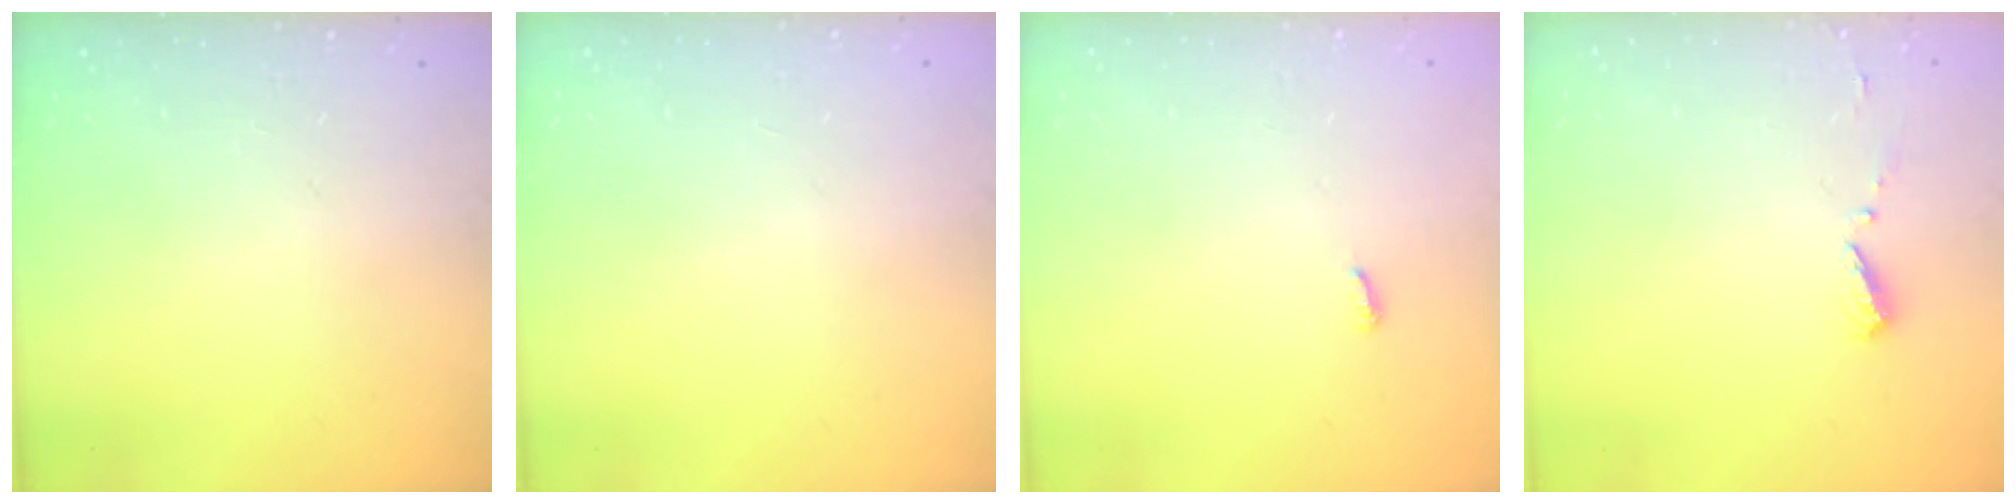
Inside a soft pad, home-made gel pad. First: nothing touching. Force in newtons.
{"total": 1.1, "press": 0.8, "slide": 0.7}
{"total": 2.9, "press": 2.9, "slide": 0.2}
{"total": 4.7, "press": 4.7, "slide": 0.4}